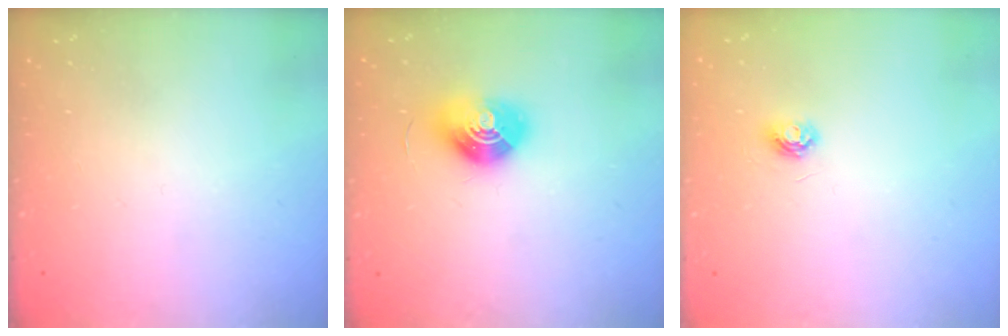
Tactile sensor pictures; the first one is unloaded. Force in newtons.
{"total": 10.0, "press": 10.0, "slide": 0.4}
{"total": 4.5, "press": 4.5, "slide": 0.5}